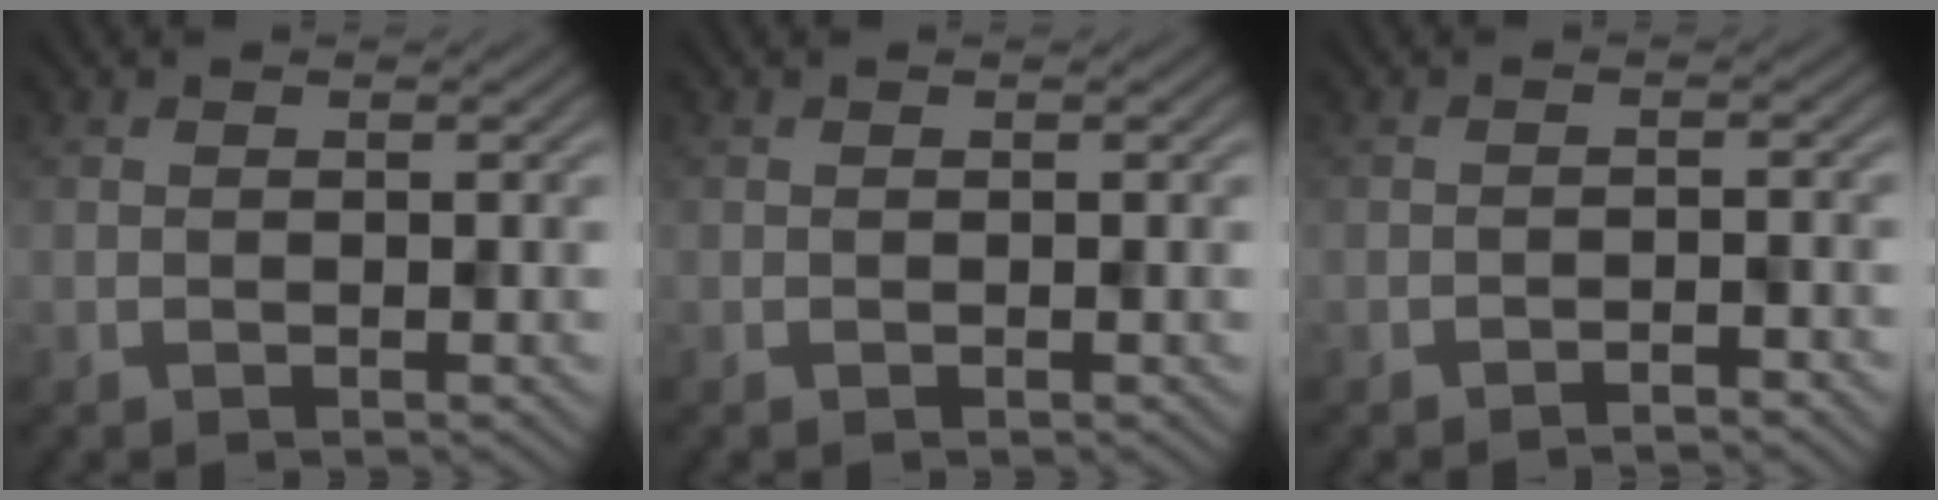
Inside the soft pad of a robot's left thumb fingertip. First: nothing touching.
{"total": 0.0}
{"total": 1.5, "force": [-1.3, 0.1, 0.6], "torque": [-0.005, 0.004, -0.024]}